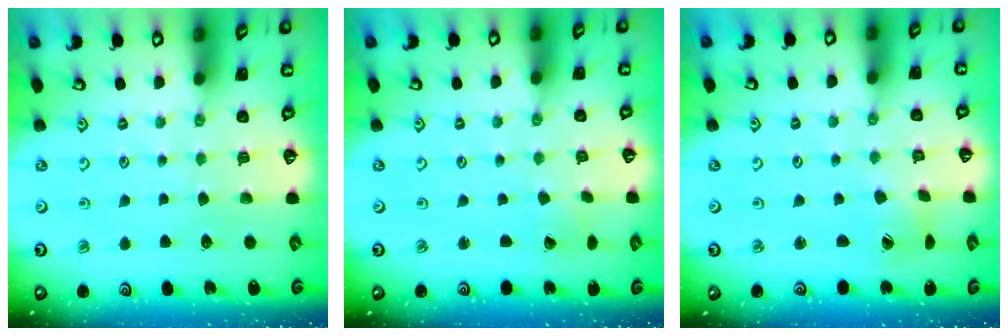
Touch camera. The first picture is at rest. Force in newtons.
{"total": 0.0}
{"total": 2.5, "press": 2.5, "slide": 0.4}